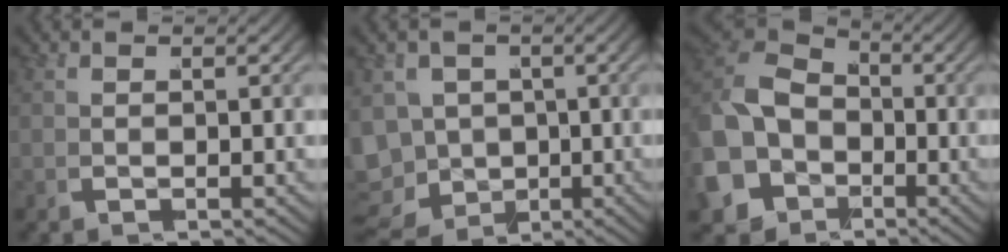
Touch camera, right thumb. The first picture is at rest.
{"total": 12.9, "force": [-5.0, 10.9, 4.7], "torque": [-0.125, -0.071, -0.074]}
{"total": 13.0, "force": [-2.2, 11.2, 6.1], "torque": [-0.164, -0.043, -0.039]}